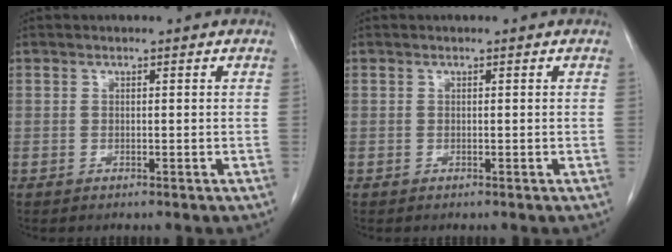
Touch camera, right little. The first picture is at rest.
{"total": 0.0}